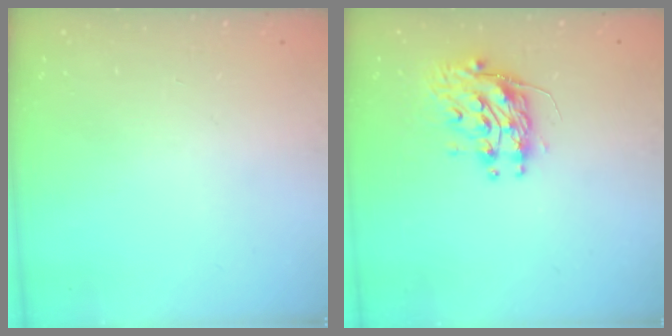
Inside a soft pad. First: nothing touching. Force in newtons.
{"total": 10.4, "press": 10.4, "slide": 0.9}